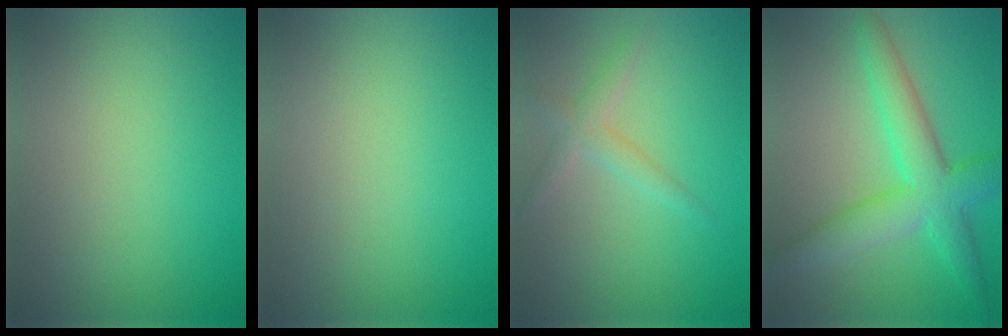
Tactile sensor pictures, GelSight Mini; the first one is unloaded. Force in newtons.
{"total": 0.0}
{"total": 2.0, "press": 2.0, "slide": 0.0}
{"total": 6.5, "press": 6.5, "slide": 0.1}